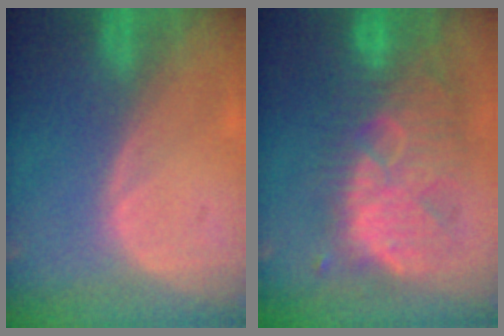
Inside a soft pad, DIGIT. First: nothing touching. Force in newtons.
{"total": 11.5, "press": 10.9, "slide": 3.7}